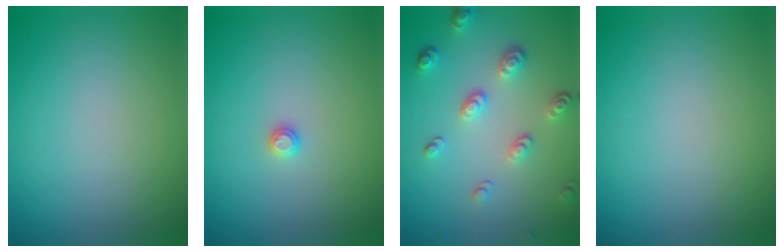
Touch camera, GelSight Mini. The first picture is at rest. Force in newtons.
{"total": 0.8, "press": 0.8, "slide": 0.1}
{"total": 3.3, "press": 2.6, "slide": 1.9}
{"total": 0.0}